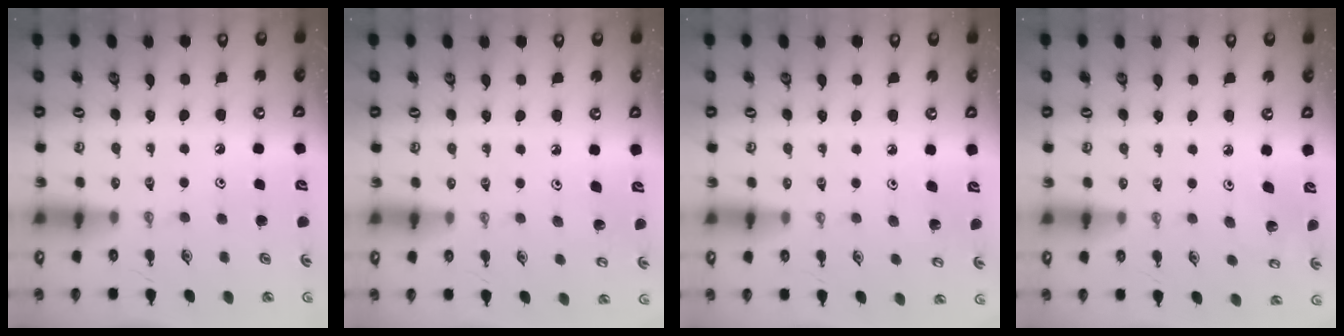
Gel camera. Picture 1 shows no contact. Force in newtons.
{"total": 4.5, "press": 4.5, "slide": 0.4}
{"total": 3.7, "press": 3.7, "slide": 0.3}
{"total": 3.9, "press": 3.8, "slide": 0.5}